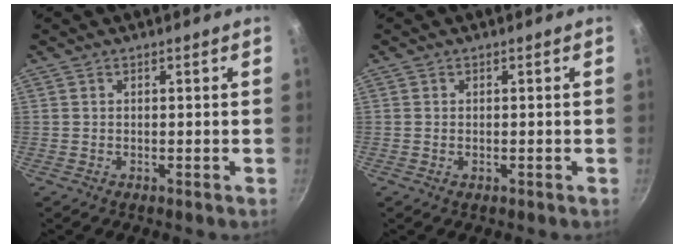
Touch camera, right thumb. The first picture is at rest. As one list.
[{"total": 0.6, "force": [-0.1, 0.3, 0.4], "torque": [-0.007, 0.002, -0.003]}]